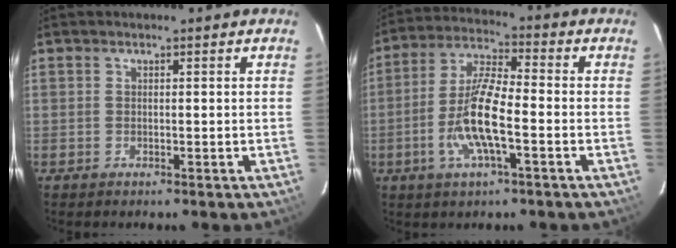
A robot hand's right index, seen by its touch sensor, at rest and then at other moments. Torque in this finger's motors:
{"motor_torque": [1.46, -0.68, 1.02, 0.21]}